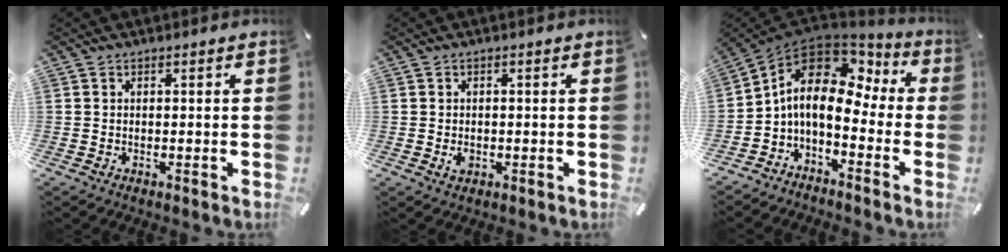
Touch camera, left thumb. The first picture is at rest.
{"total": 1.9, "force": [-0.4, 1.4, 1.2], "torque": [-0.029, 0.000, -0.010]}
{"total": 12.3, "force": [0.5, 8.1, 9.3], "torque": [-0.164, -0.001, 0.005]}